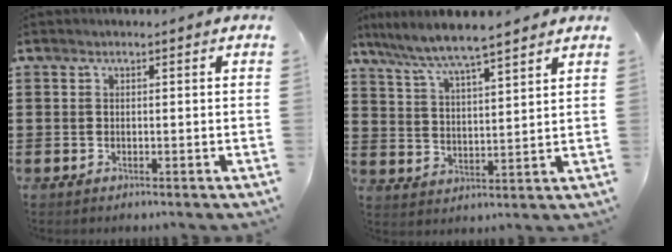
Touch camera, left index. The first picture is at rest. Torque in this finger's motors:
{"motor_torque": [1.40, 0.52, 0.86, 0.21]}